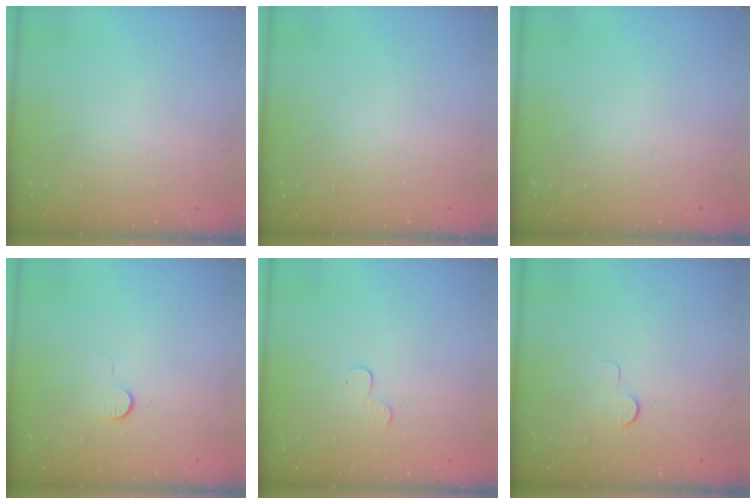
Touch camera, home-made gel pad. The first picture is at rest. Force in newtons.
{"total": 0.7, "press": 0.7, "slide": 0.1}
{"total": 0.0}
{"total": 4.3, "press": 4.3, "slide": 0.3}
{"total": 4.6, "press": 4.6, "slide": 0.4}
{"total": 5.3, "press": 5.3, "slide": 0.4}